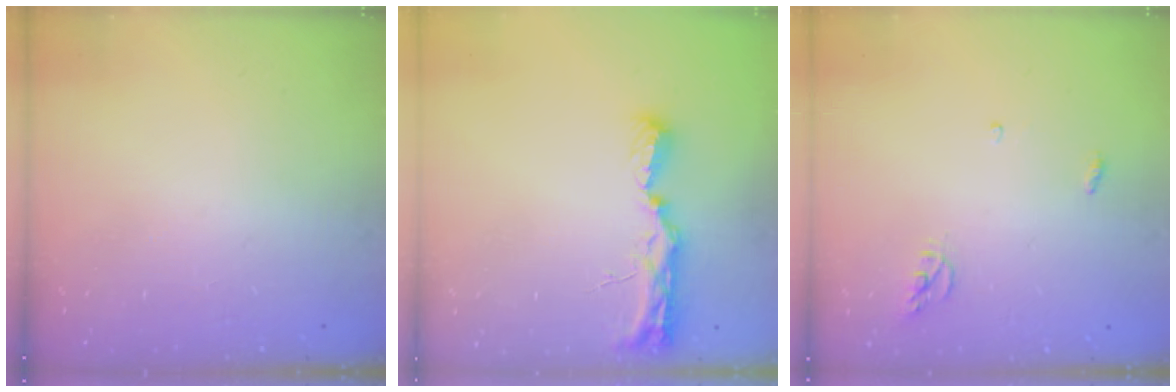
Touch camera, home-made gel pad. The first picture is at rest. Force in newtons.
{"total": 10.5, "press": 9.6, "slide": 4.3}
{"total": 3.9, "press": 3.8, "slide": 0.3}